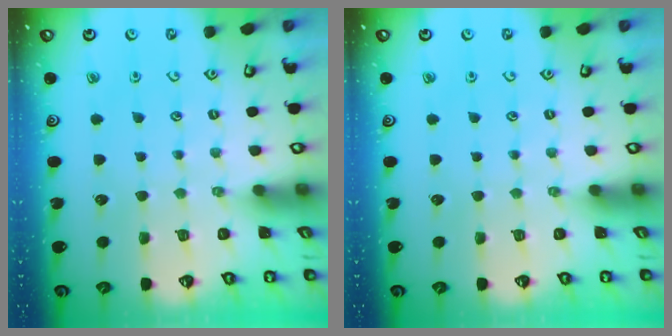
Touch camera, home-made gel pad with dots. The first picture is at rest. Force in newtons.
{"total": 0.0}